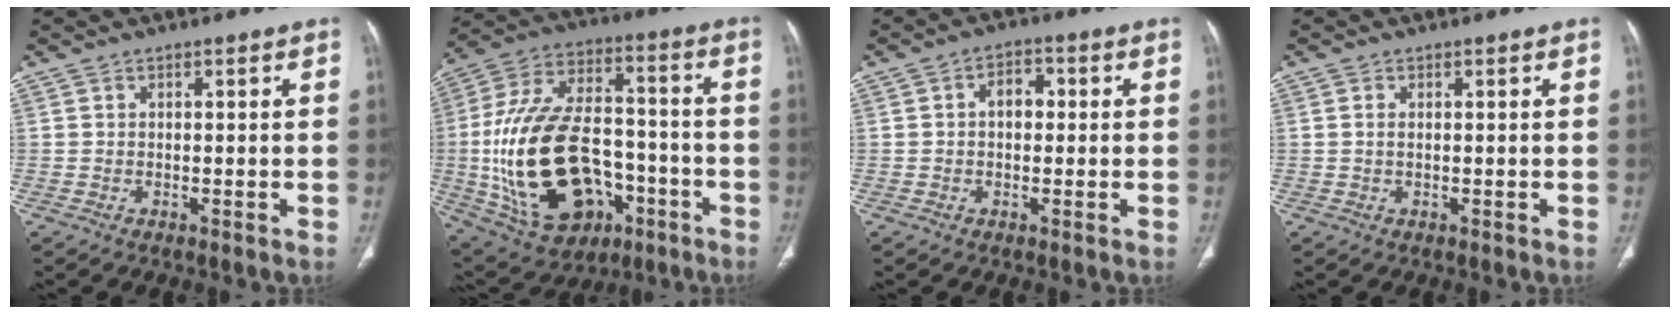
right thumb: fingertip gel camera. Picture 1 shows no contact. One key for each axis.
{"total": 28.0, "fx": -6.6, "fy": 17.8, "fz": 20.6, "tx": -0.395, "ty": 0.038, "tz": -0.084}
{"total": 4.2, "fx": 0.3, "fy": 2.8, "fz": 3.1, "tx": -0.039, "ty": 0.016, "tz": -0.001}
{"total": 0.9, "fx": 0.2, "fy": 0.4, "fz": 0.7, "tx": -0.019, "ty": 0.003, "tz": 0.005}